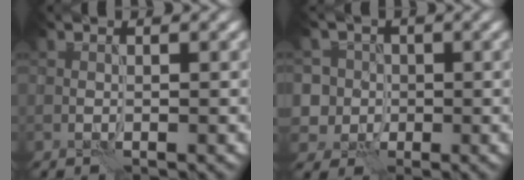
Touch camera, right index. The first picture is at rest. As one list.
[{"total": 6.7, "force": [1.6, 6.2, 1.9], "torque": [-0.032, 0.038, -0.007]}]